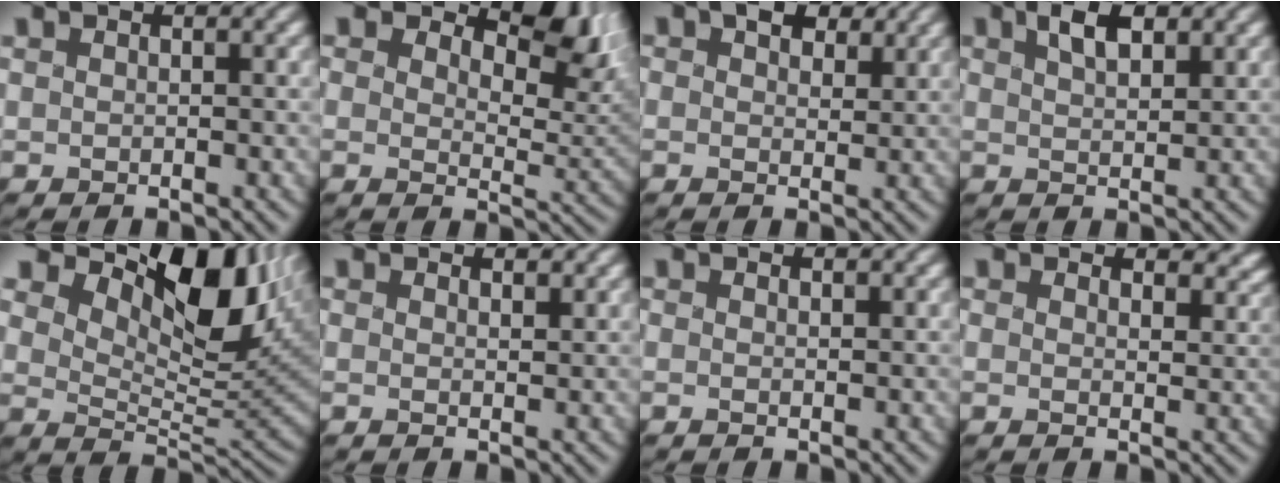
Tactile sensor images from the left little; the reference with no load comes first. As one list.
[{"total": 7.4, "force": [4.7, 3.7, 4.4], "torque": [-0.067, -0.010, 0.072]}, {"total": 3.5, "force": [1.8, 2.2, 2.0], "torque": [-0.035, -0.001, 0.017]}, {"total": 2.7, "force": [1.2, 1.1, 2.1], "torque": [-0.042, -0.001, 0.018]}, {"total": 11.6, "force": [6.5, 5.1, 8.1], "torque": [-0.134, 0.003, 0.105]}, {"total": 1.3, "force": [1.1, 0.5, 0.5], "torque": [-0.013, -0.003, 0.016]}, {"total": 0.0}, {"total": 4.5, "force": [3.6, 2.1, 1.8], "torque": [-0.038, -0.004, 0.037]}]